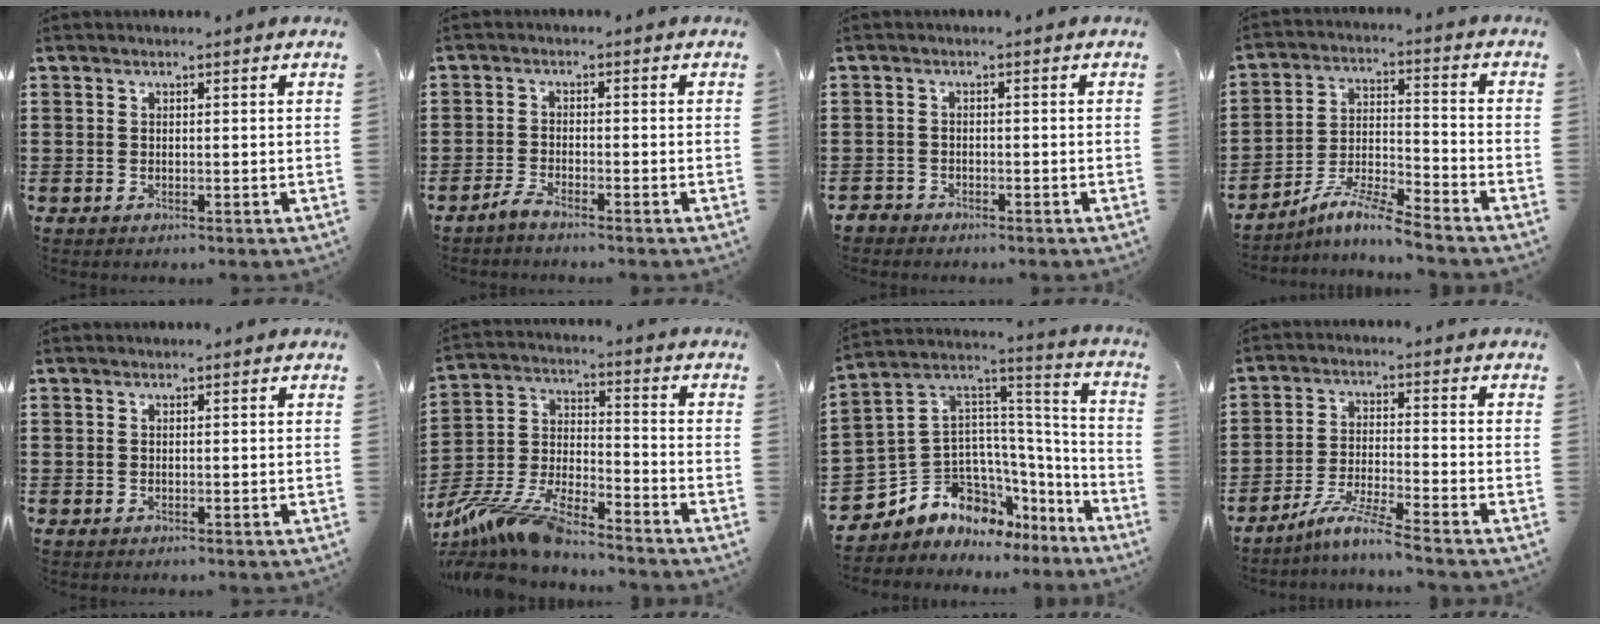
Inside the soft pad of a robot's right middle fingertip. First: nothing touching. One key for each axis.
{"total": 2.3, "fx": -2.1, "fy": 0.2, "fz": 1.0, "tx": -0.033, "ty": 0.000, "tz": -0.045}
{"total": 1.5, "fx": -1.4, "fy": 0.5, "fz": -0.1, "tx": -0.004, "ty": 0.000, "tz": -0.032}
{"total": 7.3, "fx": -6.5, "fy": 0.3, "fz": 3.3, "tx": -0.070, "ty": -0.002, "tz": -0.127}
{"total": 0.0}
{"total": 10.8, "fx": -9.7, "fy": 1.1, "fz": 4.7, "tx": -0.109, "ty": 0.006, "tz": -0.198}
{"total": 8.4, "fx": -4.9, "fy": 6.3, "fz": 2.8, "tx": -0.096, "ty": -0.021, "tz": -0.097}
{"total": 6.2, "fx": -5.3, "fy": -0.3, "fz": 3.2, "tx": -0.070, "ty": -0.015, "tz": -0.104}